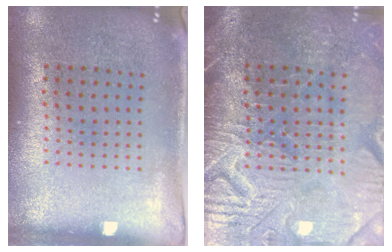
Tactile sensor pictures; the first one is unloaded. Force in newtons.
{"total": 4.4, "press": 4.0, "slide": 1.8}